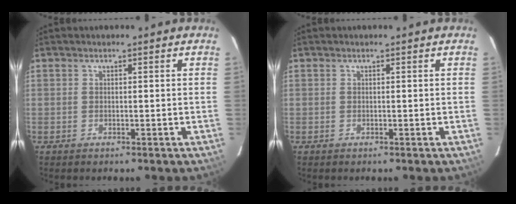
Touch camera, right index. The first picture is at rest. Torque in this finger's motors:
{"motor_torque": [0.01, -0.01, 0.01, 0.00]}